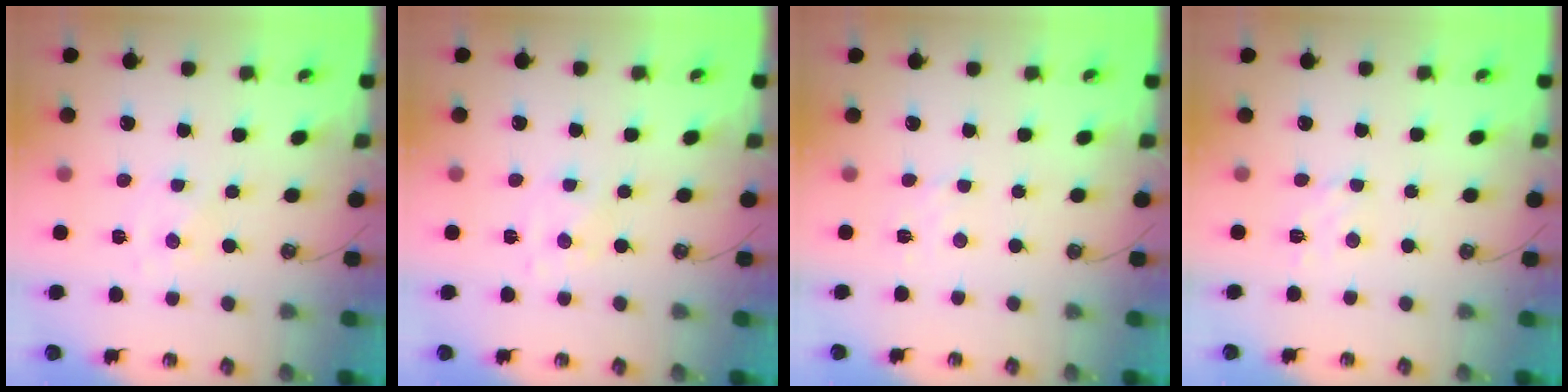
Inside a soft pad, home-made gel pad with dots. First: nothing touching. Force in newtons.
{"total": 1.1, "press": 1.1, "slide": 0.2}
{"total": 2.8, "press": 2.8, "slide": 0.5}
{"total": 5.5, "press": 5.4, "slide": 0.7}